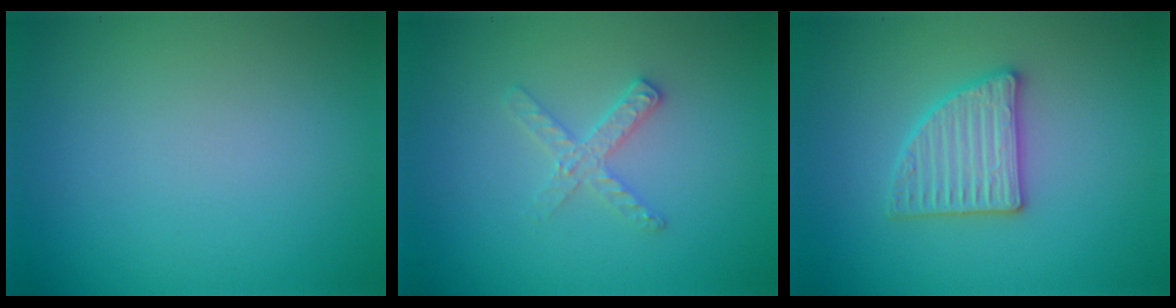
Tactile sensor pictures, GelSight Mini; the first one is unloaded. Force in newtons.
{"total": 2.0, "press": 2.0, "slide": 0.2}
{"total": 3.1, "press": 3.1, "slide": 0.7}